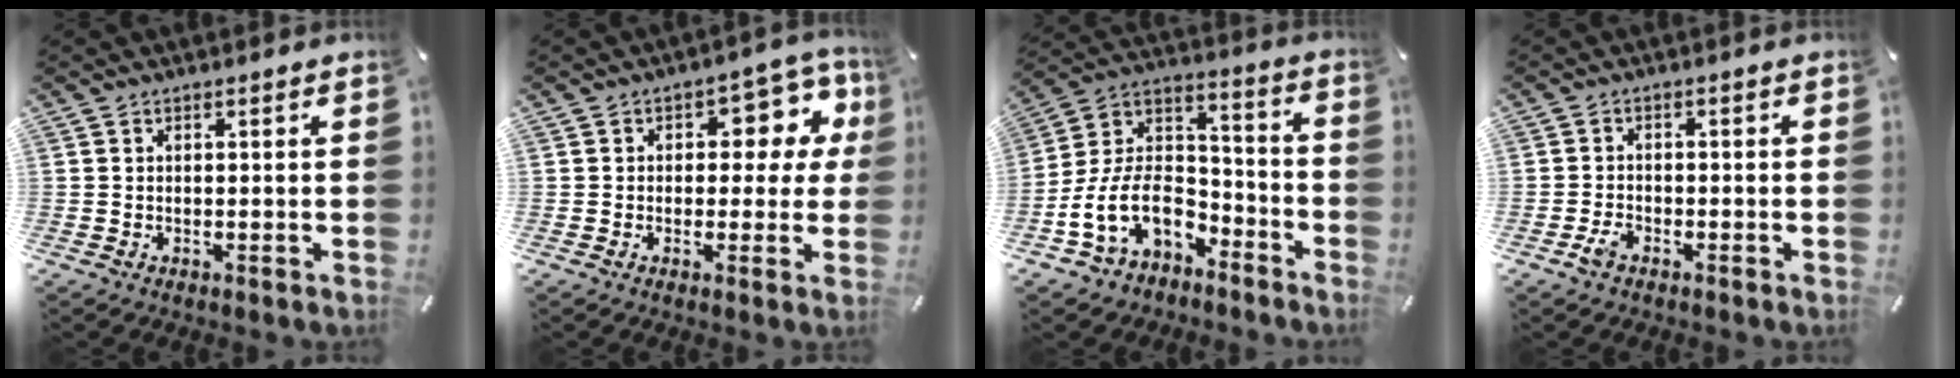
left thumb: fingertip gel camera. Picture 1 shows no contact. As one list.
[{"total": 9.6, "force": [2.8, 6.0, 7.0], "torque": [-0.084, -0.012, 0.043]}, {"total": 15.0, "force": [-6.8, 10.4, 8.5], "torque": [-0.191, 0.023, -0.117]}, {"total": 3.1, "force": [-1.8, 2.1, 1.4], "torque": [-0.031, 0.007, -0.036]}]